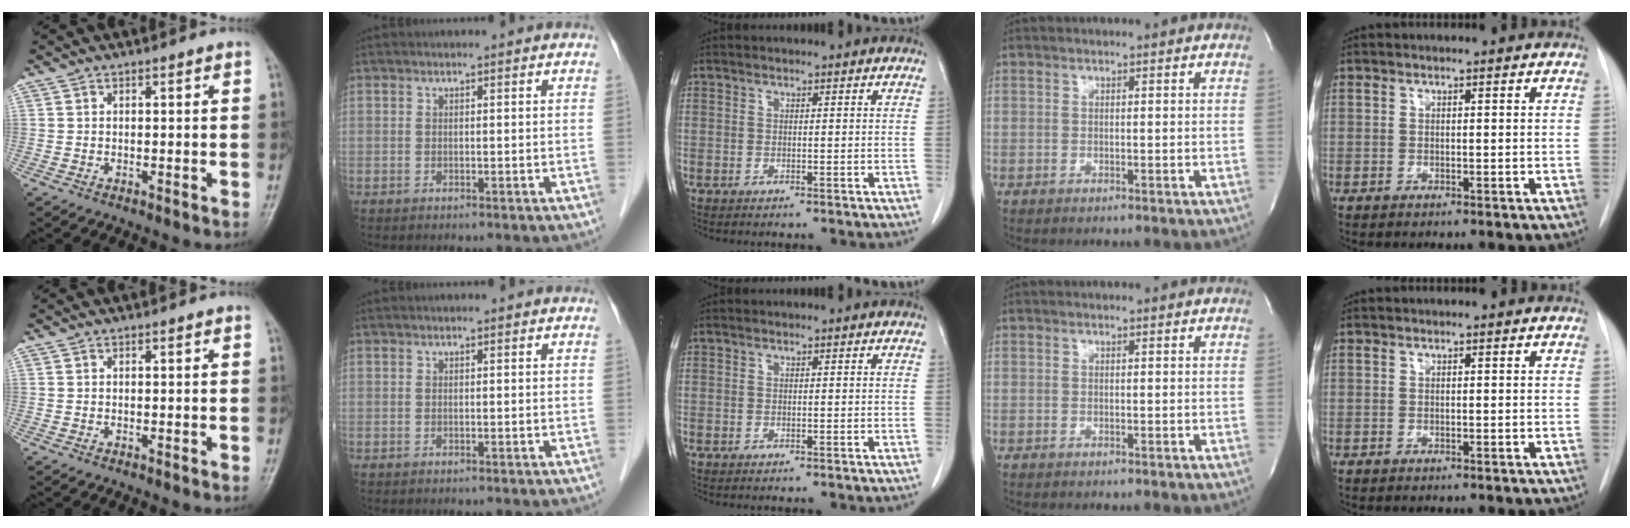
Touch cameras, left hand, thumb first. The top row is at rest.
{}